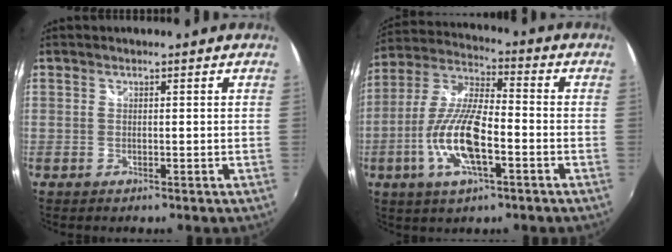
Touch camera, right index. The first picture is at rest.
{"total": 14.2, "force": [-4.6, 4.5, 12.6], "torque": [-0.264, -0.006, -0.090]}